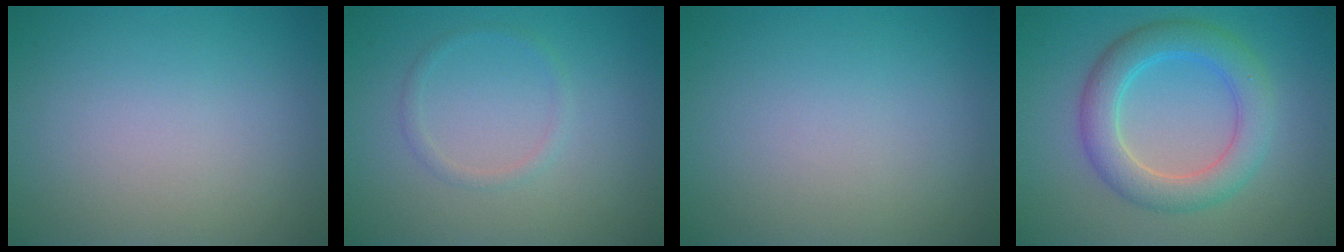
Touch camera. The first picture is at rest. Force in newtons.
{"total": 1.0, "press": 1.0, "slide": 0.1}
{"total": 0.0}
{"total": 5.1, "press": 5.1, "slide": 0.2}